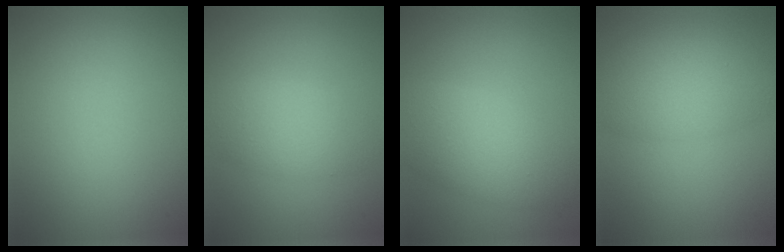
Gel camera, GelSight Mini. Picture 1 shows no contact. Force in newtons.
{"total": 3.5, "press": 3.5, "slide": 0.1}
{"total": 6.5, "press": 6.5, "slide": 0.1}
{"total": 4.9, "press": 4.9, "slide": 0.1}